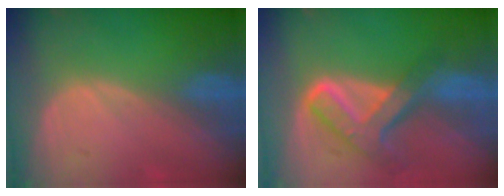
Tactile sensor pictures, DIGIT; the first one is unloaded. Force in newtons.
{"total": 7.8, "press": 6.7, "slide": 4.1}